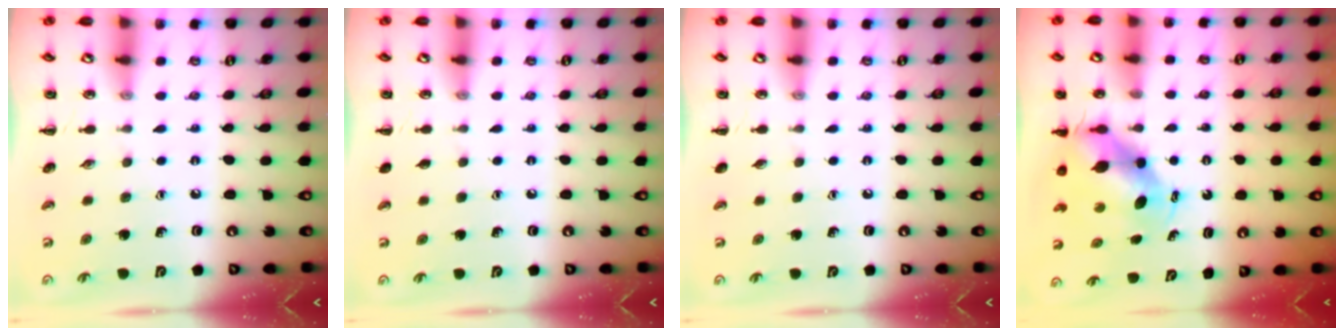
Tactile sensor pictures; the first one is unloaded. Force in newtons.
{"total": 0.0}
{"total": 0.0}
{"total": 5.6, "press": 5.4, "slide": 1.6}